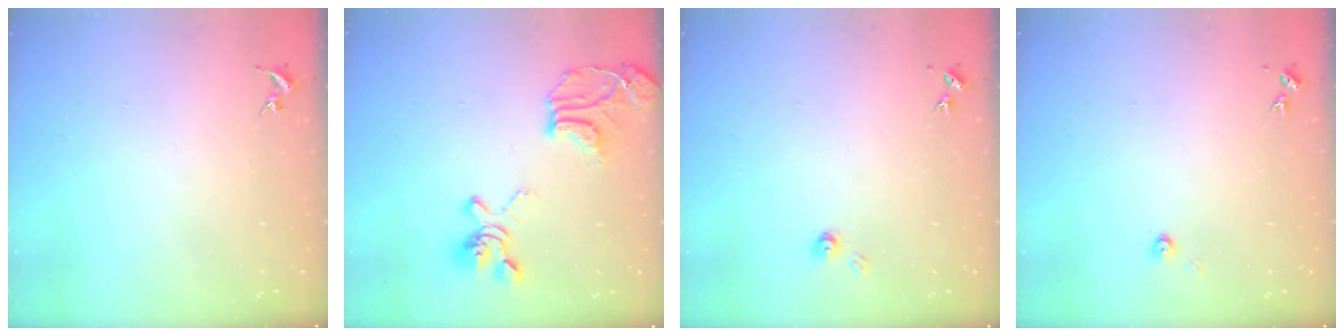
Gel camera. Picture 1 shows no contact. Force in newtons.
{"total": 21.0, "press": 21.0, "slide": 1.5}
{"total": 3.3, "press": 3.3, "slide": 0.2}
{"total": 4.3, "press": 4.2, "slide": 0.6}